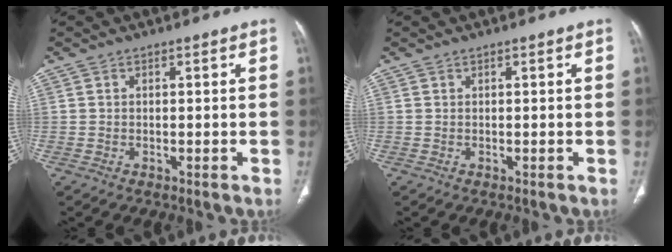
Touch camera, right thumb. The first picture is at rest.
{"total": 0.0}